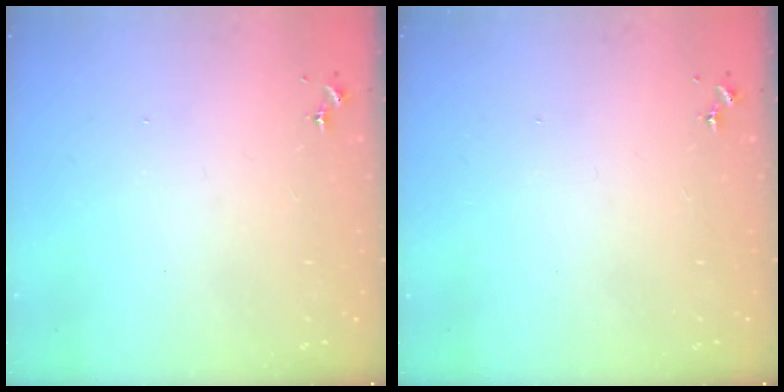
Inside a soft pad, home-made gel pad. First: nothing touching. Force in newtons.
{"total": 0.0}